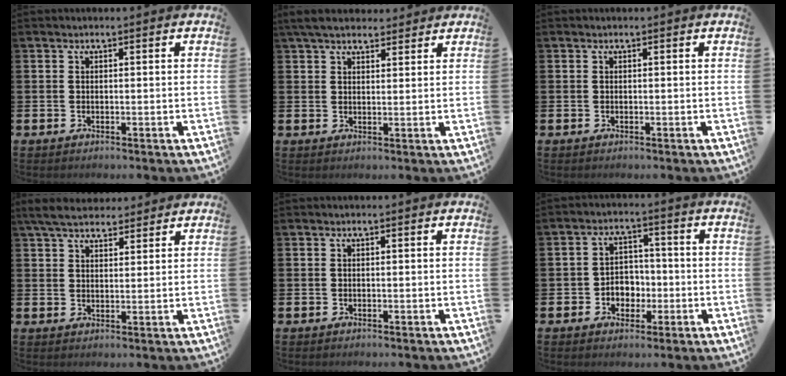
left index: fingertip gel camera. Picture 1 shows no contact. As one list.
[{"total": 5.1, "force": [4.5, 1.8, 1.7], "torque": [-0.043, -0.009, 0.084]}, {"total": 0.0}, {"total": 5.5, "force": [5.0, 1.6, 1.6], "torque": [-0.053, -0.012, 0.094]}, {"total": 0.0}, {"total": 3.7, "force": [-1.3, 3.2, 1.4], "torque": [-0.026, 0.003, -0.034]}]